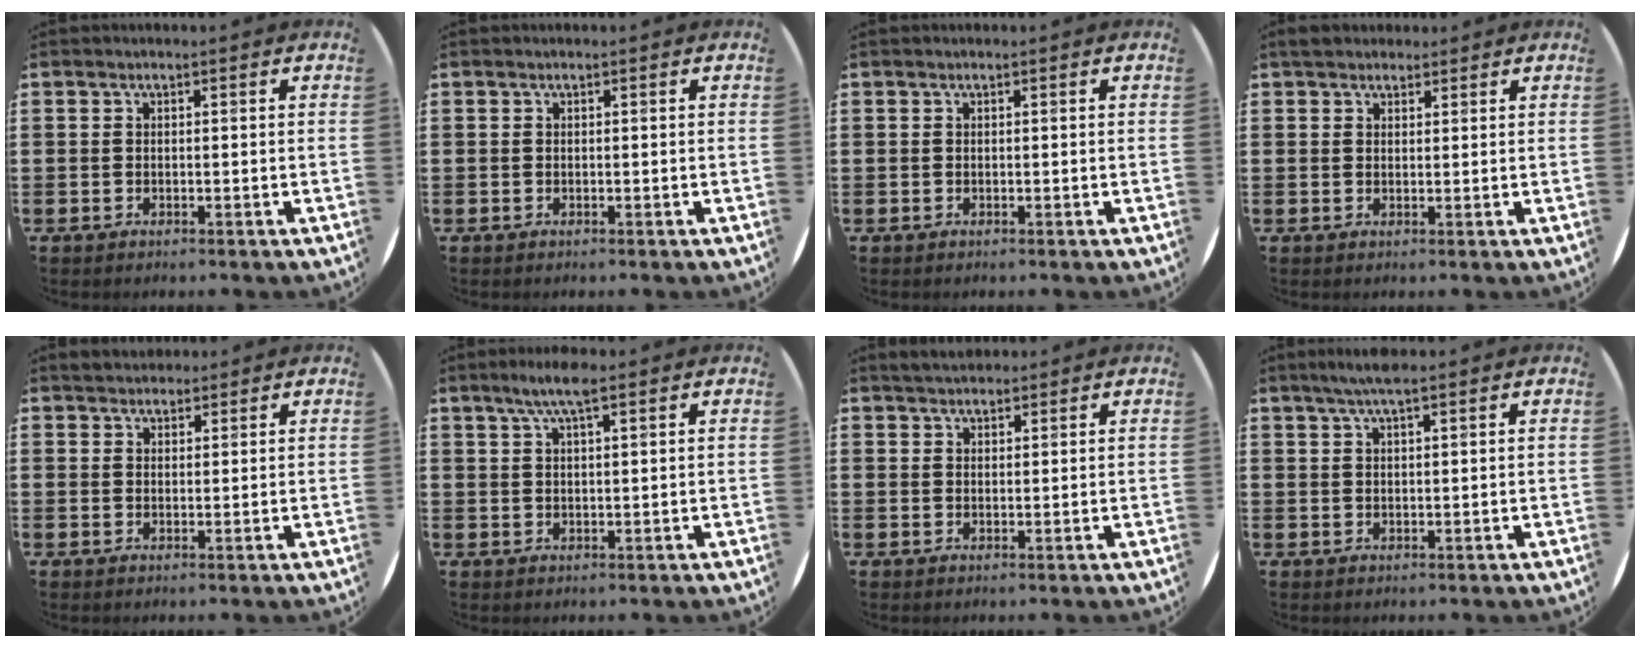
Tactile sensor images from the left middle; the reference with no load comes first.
{"total": 0.0}
{"total": 0.0}
{"total": 2.1, "force": [1.9, 0.8, 0.3], "torque": [-0.001, 0.004, 0.035]}
{"total": 2.2, "force": [2.1, 0.7, 0.0], "torque": [0.004, -0.001, 0.040]}
{"total": 4.6, "force": [3.2, 0.7, 3.2], "torque": [-0.070, 0.006, 0.055]}
{"total": 2.4, "force": [2.3, 0.6, 0.3], "torque": [-0.009, 0.002, 0.044]}
{"total": 2.9, "force": [2.3, 0.2, 1.8], "torque": [-0.038, 0.004, 0.041]}